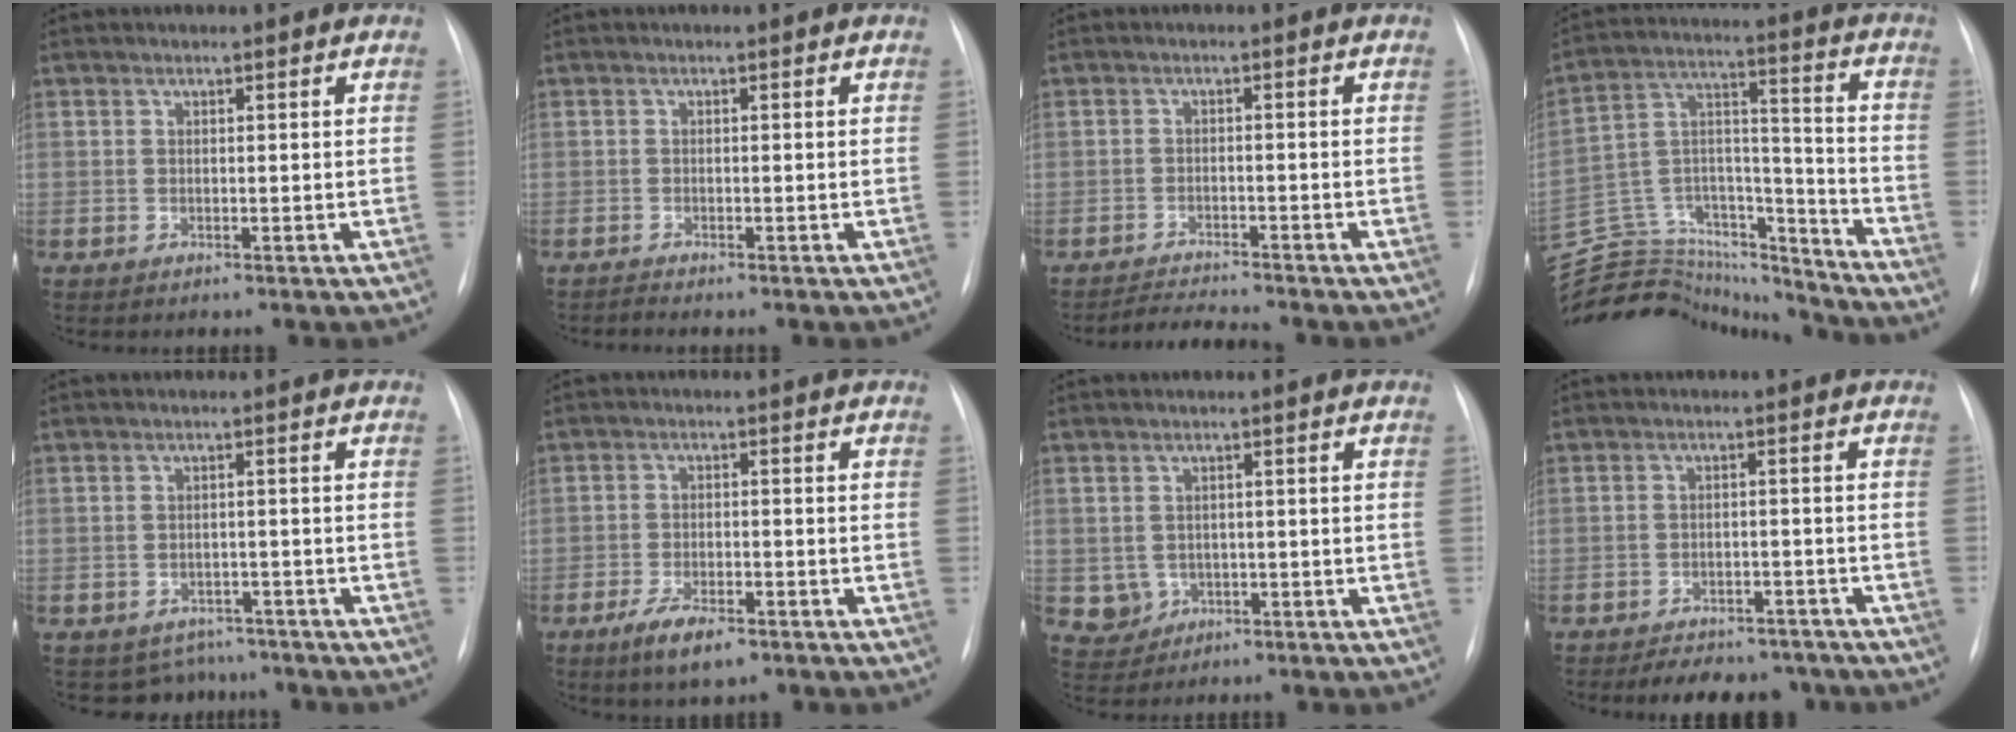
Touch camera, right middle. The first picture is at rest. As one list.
[{"total": 0.6, "force": [-0.5, -0.2, 0.0], "torque": [0.003, -0.003, -0.008]}, {"total": 3.6, "force": [-3.5, -0.8, 0.4], "torque": [-0.015, -0.018, -0.058]}, {"total": 27.4, "force": [-25.5, 7.0, 7.0], "torque": [-0.176, 0.030, -0.398]}, {"total": 4.9, "force": [-4.1, 2.7, -0.6], "torque": [0.016, 0.018, -0.052]}, {"total": 5.7, "force": [-3.7, 1.9, 4.0], "torque": [-0.077, -0.008, -0.057]}, {"total": 3.5, "force": [-0.6, 3.4, 0.7], "torque": [-0.007, 0.003, -0.001]}, {"total": 9.3, "force": [-8.0, 4.1, 2.5], "torque": [-0.027, 0.007, -0.100]}]